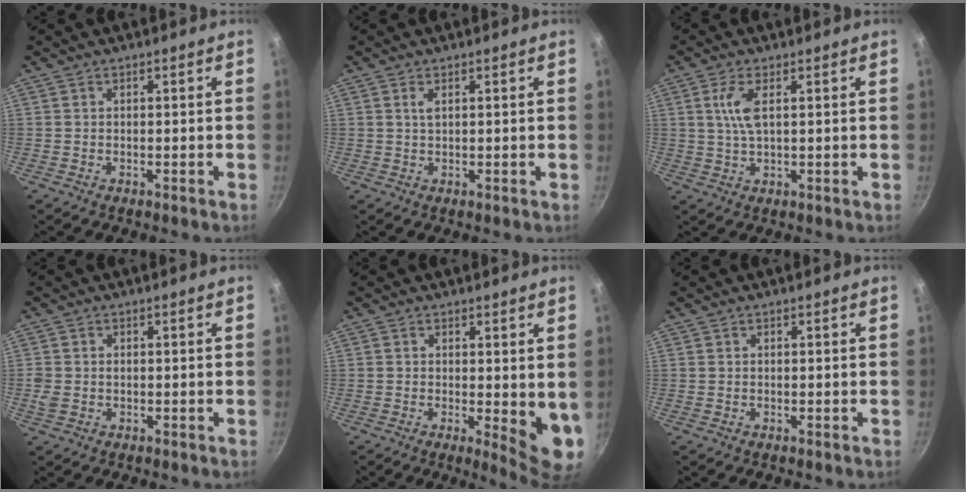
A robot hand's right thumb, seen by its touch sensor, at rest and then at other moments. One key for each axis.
{"total": 1.3, "fx": 0.6, "fy": 0.5, "fz": 1.1, "tx": -0.022, "ty": -0.001, "tz": 0.011}
{"total": 5.0, "fx": 1.4, "fy": 1.6, "fz": 4.5, "tx": -0.102, "ty": 0.002, "tz": 0.030}
{"total": 2.5, "fx": -0.3, "fy": 1.9, "fz": 1.5, "tx": -0.028, "ty": 0.000, "tz": -0.003}
{"total": 7.6, "fx": 0.1, "fy": 2.7, "fz": 7.1, "tx": -0.084, "ty": -0.017, "tz": 0.005}
{"total": 0.0}